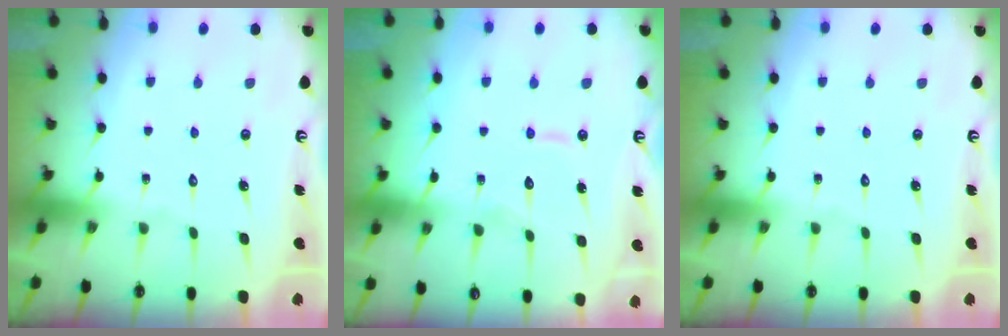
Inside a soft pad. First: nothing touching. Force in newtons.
{"total": 6.8, "press": 6.7, "slide": 0.5}
{"total": 0.0}